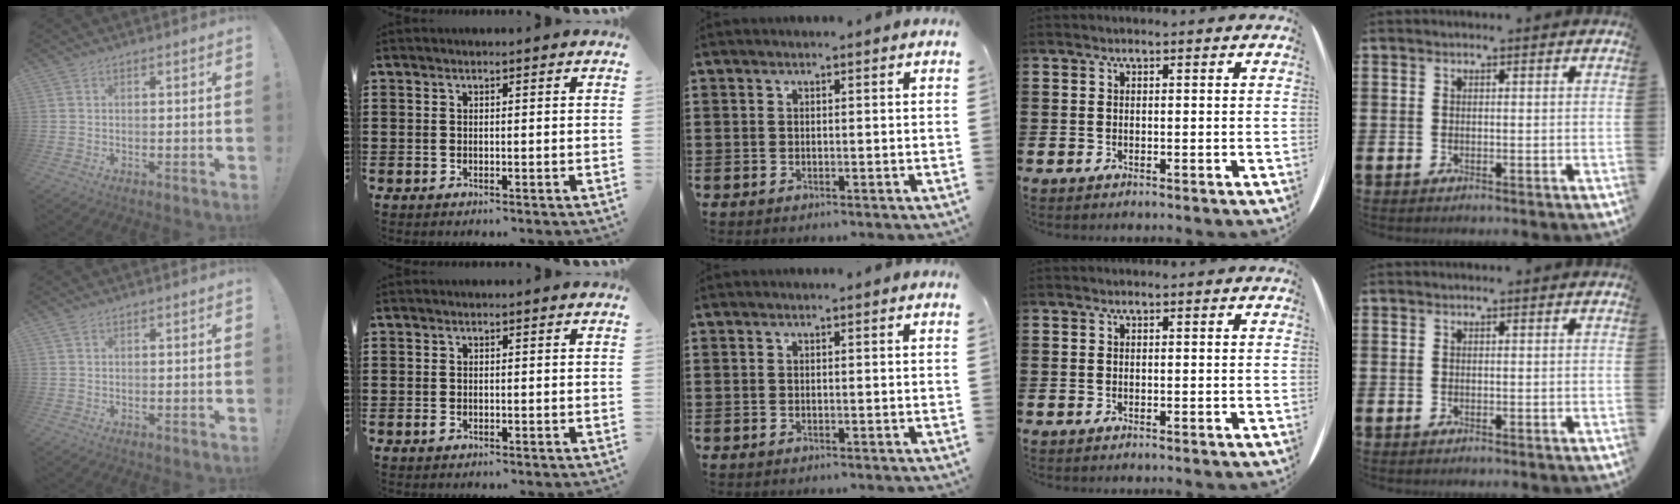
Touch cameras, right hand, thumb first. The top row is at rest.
{"thumb": {"total": 0.7, "force": [0.5, 0.4, 0.4], "torque": [-0.009, 0.002, 0.009]}, "index": {"total": 0.8, "force": [-0.3, 0.5, 0.5], "torque": [-0.013, 0.000, -0.006]}}